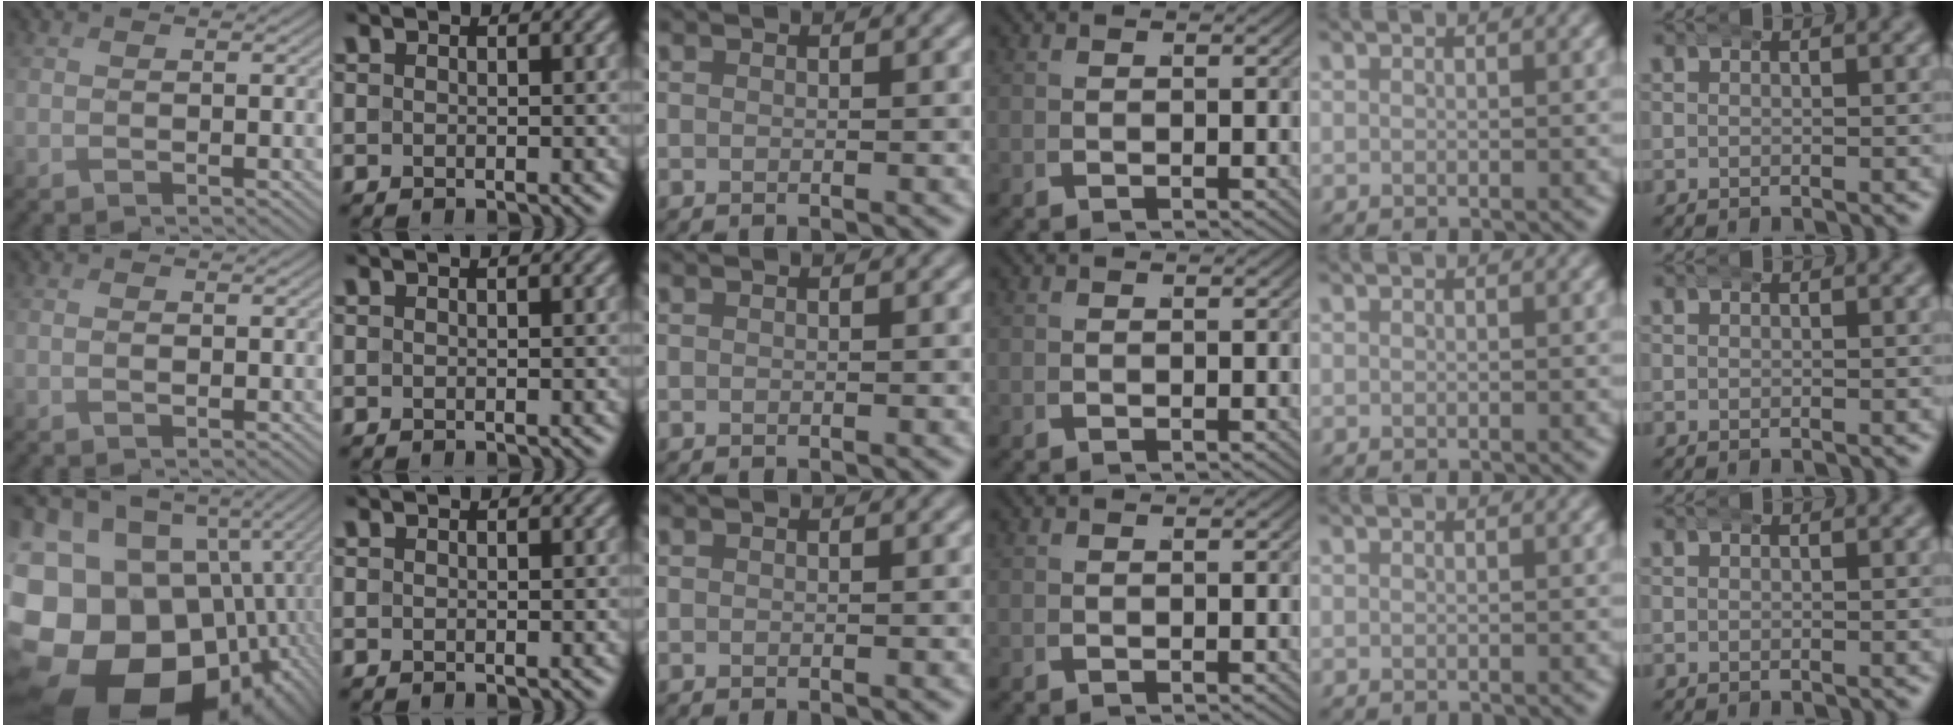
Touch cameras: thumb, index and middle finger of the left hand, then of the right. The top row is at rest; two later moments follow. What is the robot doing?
{"motion": "wrap", "object": "aluminum foil"}